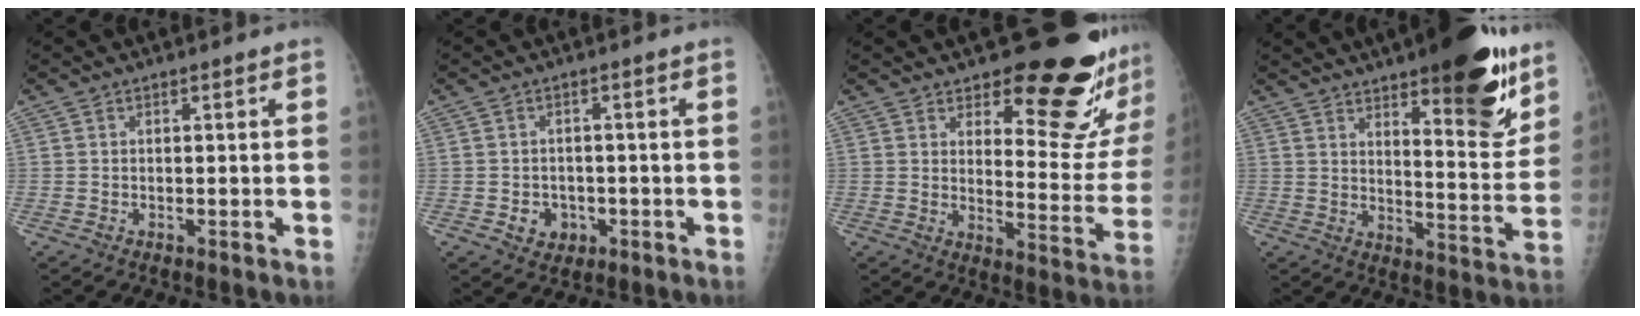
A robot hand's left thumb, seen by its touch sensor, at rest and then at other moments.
{"total": 3.9, "force": [-1.2, 3.4, 1.6], "torque": [-0.006, 0.006, -0.010]}
{"total": 20.3, "force": [15.0, 6.5, 12.1], "torque": [-0.114, -0.123, 0.190]}
{"total": 19.3, "force": [12.0, 5.6, 14.0], "torque": [-0.152, -0.076, 0.172]}